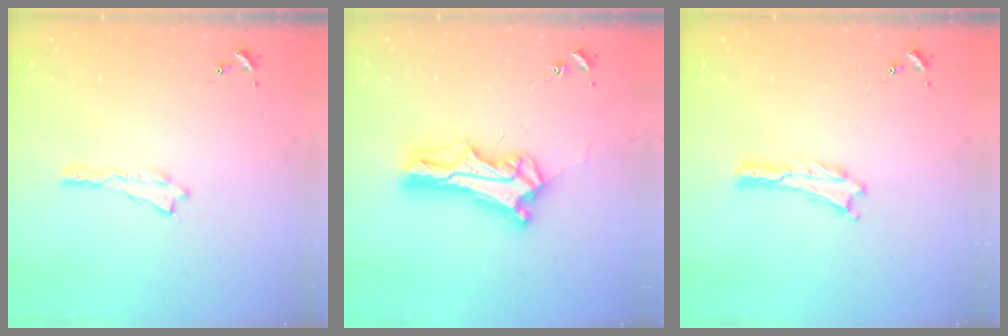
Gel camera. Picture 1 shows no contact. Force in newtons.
{"total": 10.8, "press": 10.8, "slide": 0.8}
{"total": 0.0}